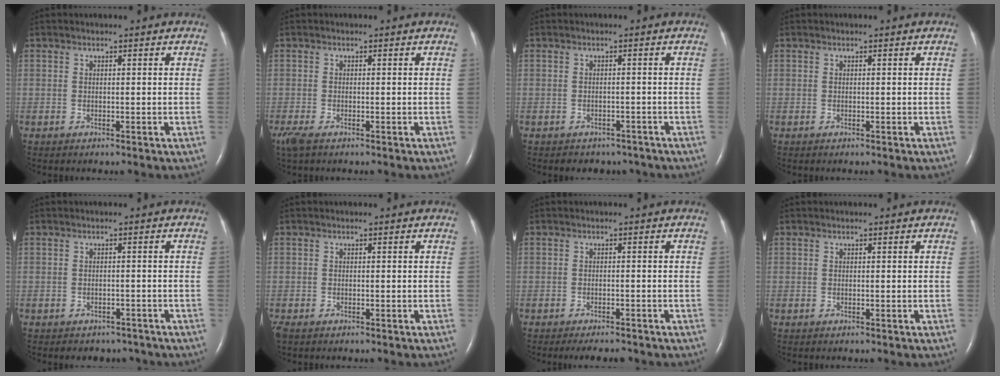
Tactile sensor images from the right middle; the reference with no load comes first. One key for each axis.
{"total": 3.6, "fx": -2.4, "fy": 1.3, "fz": 2.4, "tx": -0.061, "ty": -0.014, "tz": -0.043}
{"total": 4.6, "fx": -3.9, "fy": 2.4, "fz": 0.4, "tx": -0.005, "ty": 0.010, "tz": -0.041}
{"total": 0.0}
{"total": 4.5, "fx": -3.9, "fy": 2.2, "fz": 0.4, "tx": -0.005, "ty": 0.010, "tz": -0.041}
{"total": 1.2, "fx": -0.9, "fy": 0.6, "fz": 0.6, "tx": -0.016, "ty": -0.003, "tz": -0.013}
{"total": 4.3, "fx": -3.8, "fy": 1.0, "fz": 1.8, "tx": -0.021, "ty": -0.005, "tz": -0.050}
{"total": 0.0}